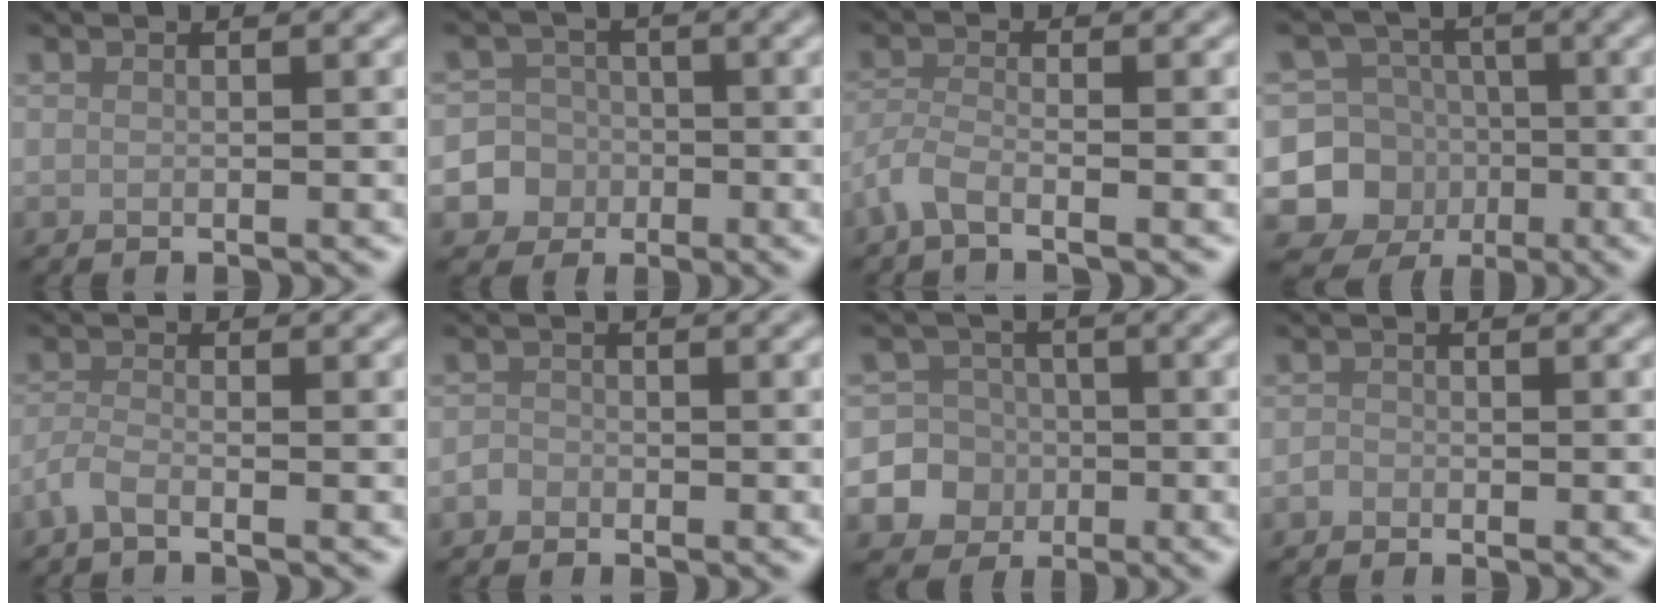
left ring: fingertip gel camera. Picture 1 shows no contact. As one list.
[{"total": 7.9, "force": [-2.7, 7.4, 0.9], "torque": [-0.010, -0.010, -0.073]}, {"total": 2.5, "force": [-1.8, 0.6, 1.6], "torque": [-0.039, -0.003, -0.048]}, {"total": 7.0, "force": [-2.0, 6.6, 1.4], "torque": [-0.017, -0.004, -0.054]}, {"total": 1.8, "force": [-1.3, 0.4, 1.2], "torque": [-0.028, -0.002, -0.037]}, {"total": 1.1, "force": [-0.6, 0.9, 0.1], "torque": [0.003, 0.001, -0.014]}, {"total": 11.0, "force": [-3.1, 10.4, 1.6], "torque": [-0.055, -0.013, -0.070]}, {"total": 0.8, "force": [-0.5, 0.6, 0.1], "torque": [0.001, -0.001, -0.011]}]